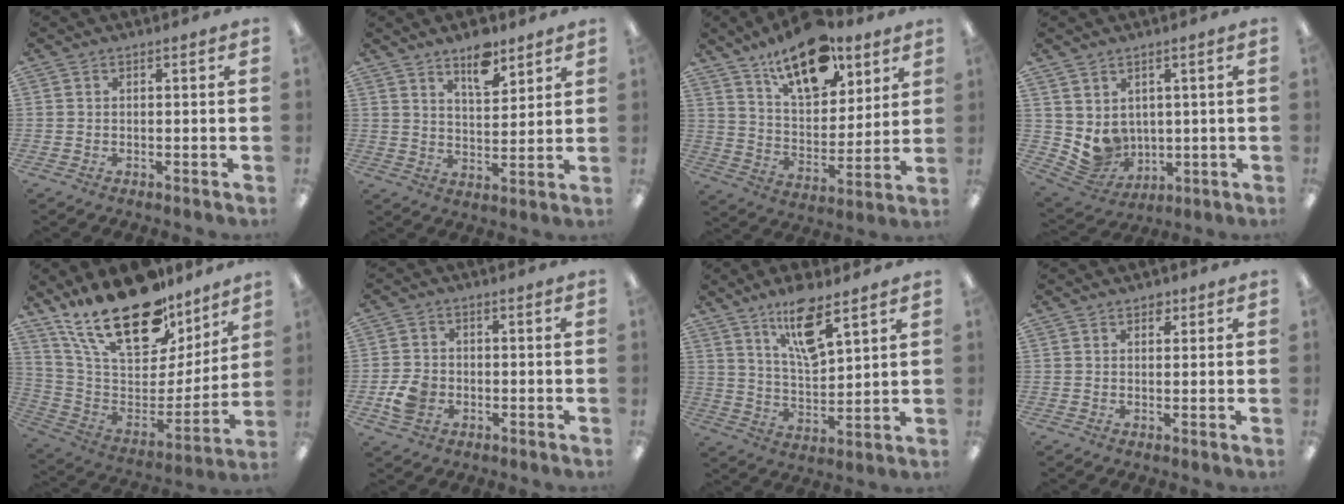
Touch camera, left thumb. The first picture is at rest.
{"total": 8.8, "force": [6.6, 3.7, 4.6], "torque": [-0.058, -0.039, 0.111]}
{"total": 18.1, "force": [12.4, 8.7, 10.0], "torque": [-0.151, -0.066, 0.214]}
{"total": 6.9, "force": [3.6, 5.8, 1.1], "torque": [-0.039, -0.037, 0.078]}
{"total": 26.8, "force": [19.2, 11.4, 14.8], "torque": [-0.255, -0.128, 0.336]}
{"total": 6.1, "force": [-1.9, 4.8, 3.3], "torque": [-0.064, 0.005, -0.035]}
{"total": 13.2, "force": [9.0, 4.3, 8.6], "torque": [-0.145, -0.041, 0.153]}
{"total": 2.3, "force": [1.5, 1.4, 1.1], "torque": [-0.006, -0.003, 0.023]}